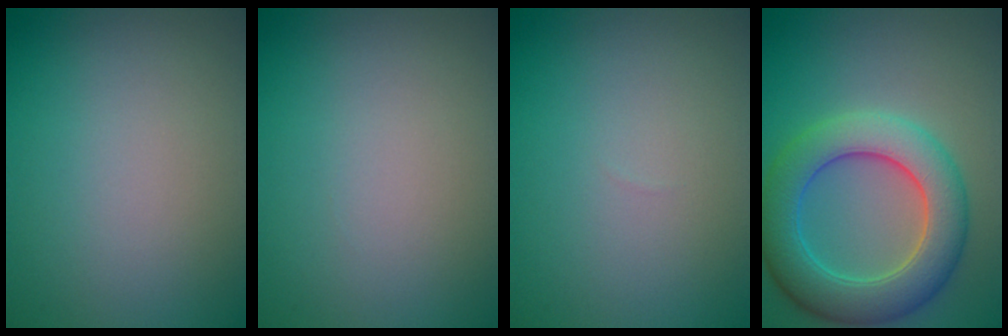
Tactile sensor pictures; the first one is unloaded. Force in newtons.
{"total": 0.0}
{"total": 0.0}
{"total": 7.4, "press": 7.4, "slide": 0.4}